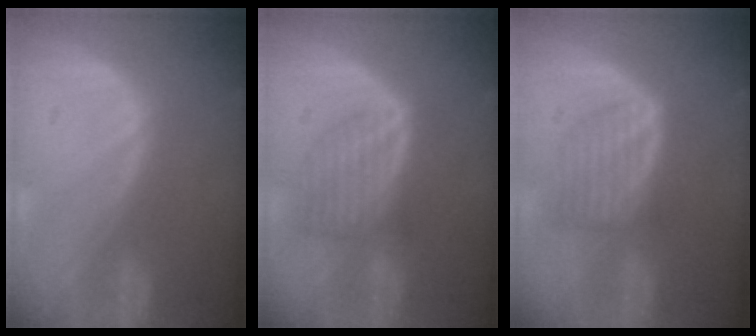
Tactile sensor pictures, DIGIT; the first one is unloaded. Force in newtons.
{"total": 7.1, "press": 6.4, "slide": 2.9}
{"total": 6.3, "press": 6.0, "slide": 1.7}